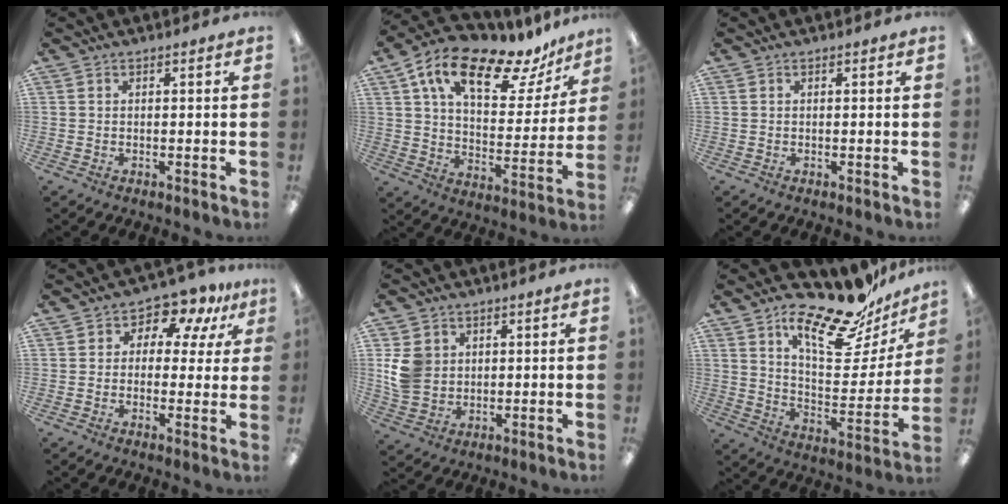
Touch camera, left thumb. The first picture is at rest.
{"total": 18.9, "force": [12.8, 7.4, 11.8], "torque": [-0.200, -0.072, 0.216]}
{"total": 0.0}
{"total": 6.9, "force": [4.1, 4.7, 3.0], "torque": [-0.043, -0.032, 0.071]}
{"total": 8.2, "force": [1.9, 7.3, 3.3], "torque": [-0.064, 0.007, 0.038]}
{"total": 21.5, "force": [16.3, 7.4, 11.9], "torque": [-0.175, -0.116, 0.273]}